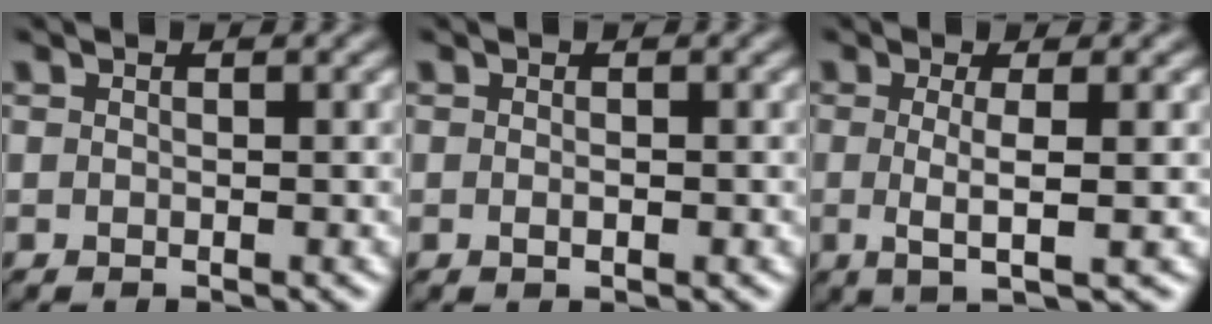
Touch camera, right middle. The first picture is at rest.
{"total": 0.7, "force": [-0.3, 0.3, 0.6], "torque": [-0.010, 0.000, -0.002]}
{"total": 3.5, "force": [-0.1, 0.6, 3.4], "torque": [-0.063, -0.005, -0.004]}